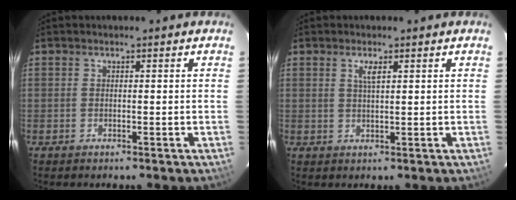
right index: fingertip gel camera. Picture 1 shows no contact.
{"total": 2.1, "force": [1.0, 0.5, 1.7], "torque": [-0.031, 0.001, 0.017]}